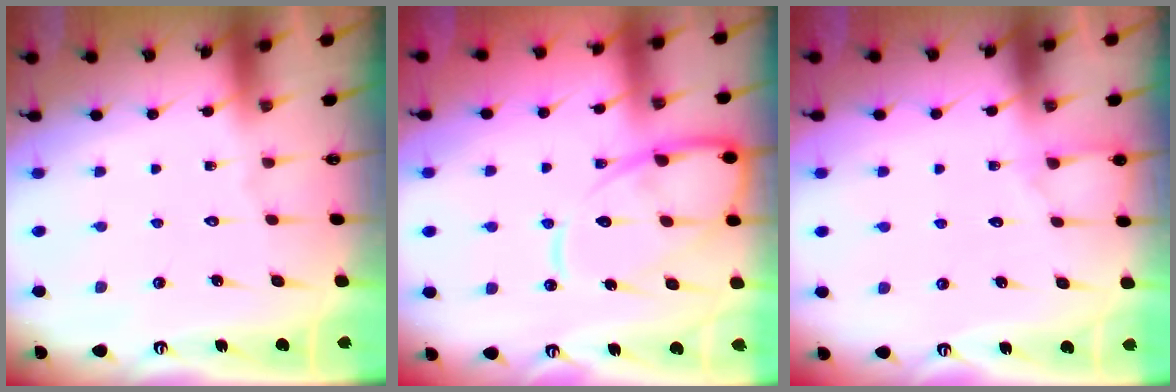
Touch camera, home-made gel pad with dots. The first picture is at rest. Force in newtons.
{"total": 13.0, "press": 12.9, "slide": 1.4}
{"total": 5.4, "press": 5.4, "slide": 0.6}